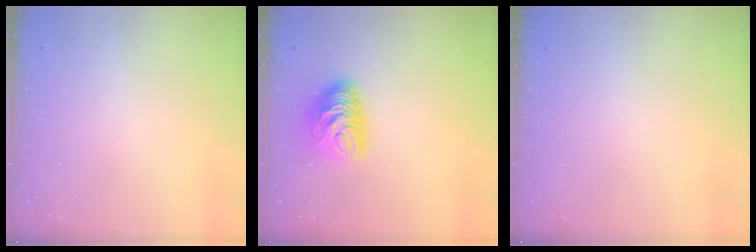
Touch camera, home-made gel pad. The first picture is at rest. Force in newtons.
{"total": 9.9, "press": 9.9, "slide": 0.3}
{"total": 0.0}